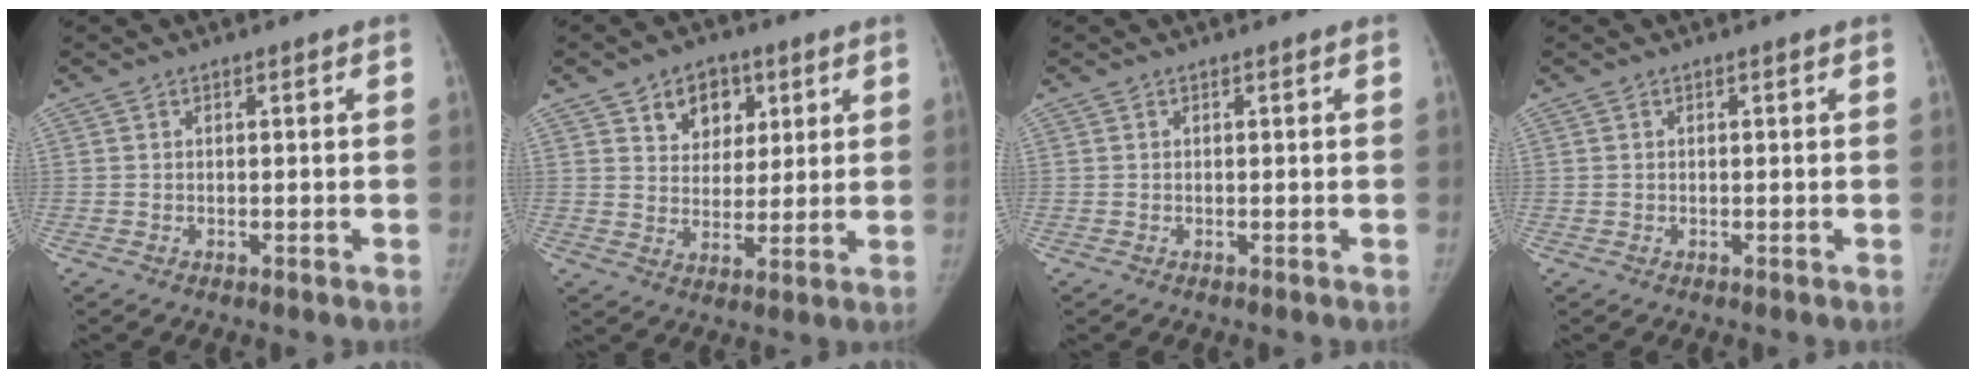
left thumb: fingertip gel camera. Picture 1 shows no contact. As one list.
[{"total": 8.6, "force": [4.3, 6.3, 3.9], "torque": [-0.021, -0.018, 0.068]}, {"total": 0.0}, {"total": 0.0}]